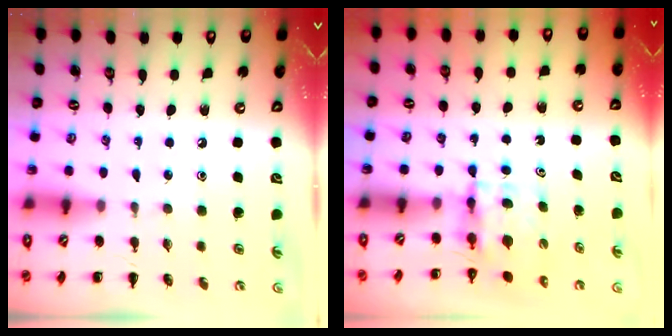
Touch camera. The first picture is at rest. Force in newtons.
{"total": 4.0, "press": 4.0, "slide": 0.3}